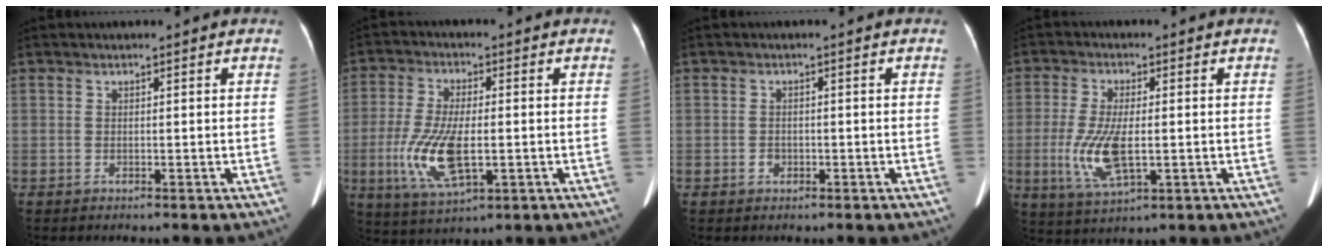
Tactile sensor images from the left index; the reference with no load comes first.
{"total": 10.5, "force": [-2.1, 3.6, 9.6], "torque": [-0.208, -0.010, -0.033]}
{"total": 1.4, "force": [-0.6, 1.1, 0.5], "torque": [-0.012, 0.002, -0.009]}
{"total": 8.4, "force": [-1.3, 2.7, 7.8], "torque": [-0.175, -0.012, -0.020]}